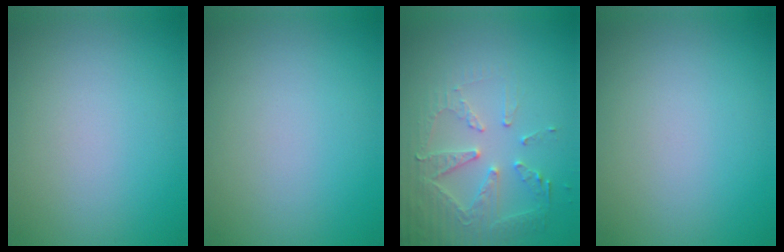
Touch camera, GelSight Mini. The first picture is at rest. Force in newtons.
{"total": 0.0}
{"total": 4.5, "press": 3.5, "slide": 2.9}
{"total": 0.0}